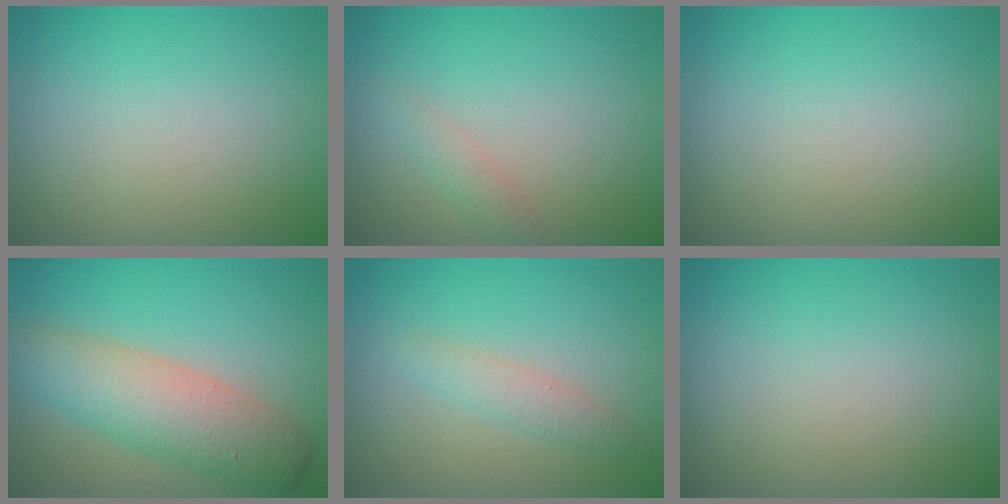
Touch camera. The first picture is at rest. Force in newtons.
{"total": 1.2, "press": 1.2, "slide": 0.0}
{"total": 0.0}
{"total": 6.4, "press": 6.3, "slide": 0.5}
{"total": 1.9, "press": 1.9, "slide": 0.1}
{"total": 0.0}